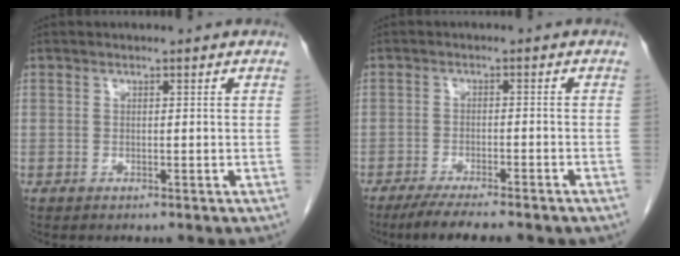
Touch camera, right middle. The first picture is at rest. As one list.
[{"total": 8.1, "force": [-6.5, 0.8, 4.6], "torque": [-0.068, -0.015, -0.096]}]